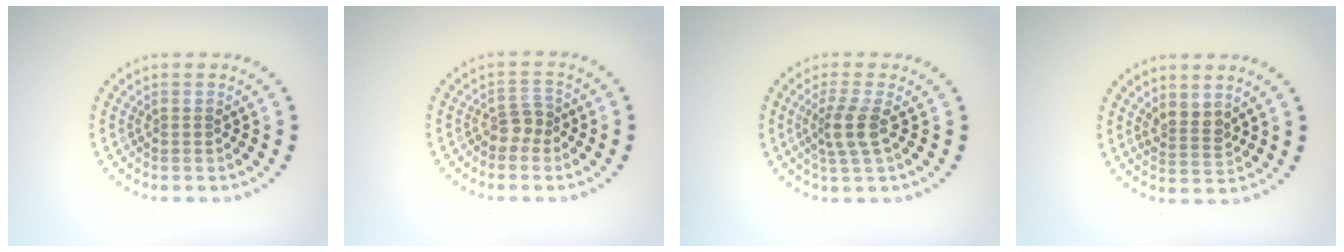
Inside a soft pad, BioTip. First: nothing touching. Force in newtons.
{"total": 1.7, "press": 1.4, "slide": 1.0}
{"total": 2.6, "press": 2.0, "slide": 1.6}
{"total": 2.0, "press": 1.7, "slide": 1.2}